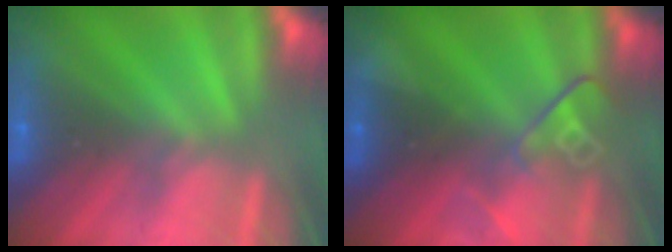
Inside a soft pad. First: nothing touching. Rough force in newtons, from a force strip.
{"total": 2.6}